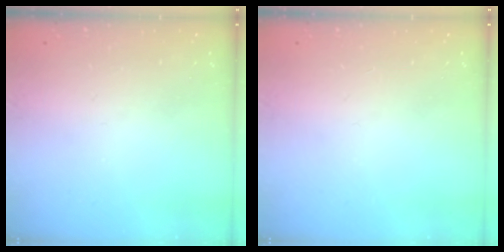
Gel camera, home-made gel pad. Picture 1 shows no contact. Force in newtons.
{"total": 0.0}